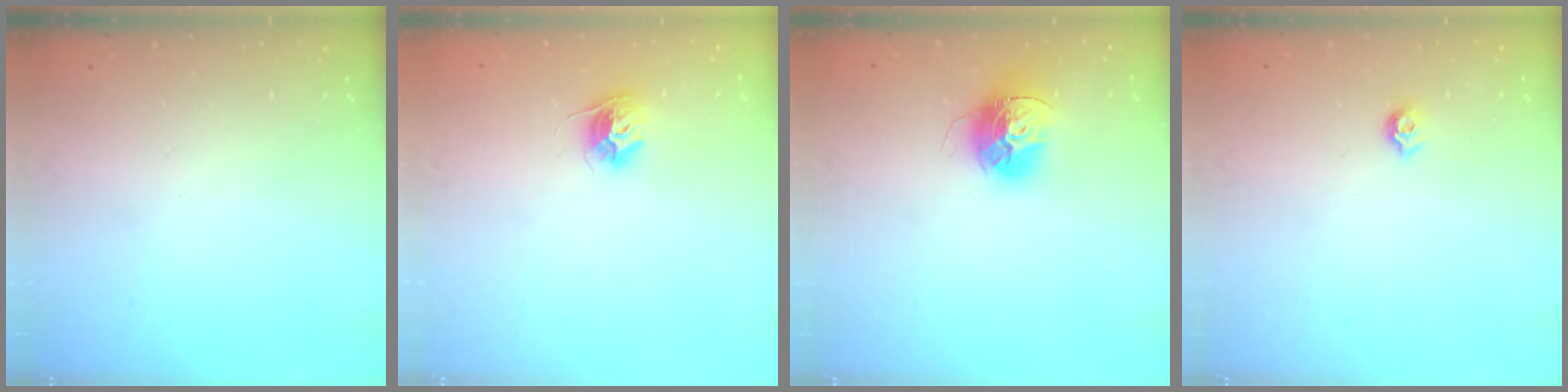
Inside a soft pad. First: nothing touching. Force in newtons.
{"total": 9.6, "press": 9.6, "slide": 0.6}
{"total": 15.2, "press": 15.2, "slide": 1.4}
{"total": 5.8, "press": 5.7, "slide": 0.8}